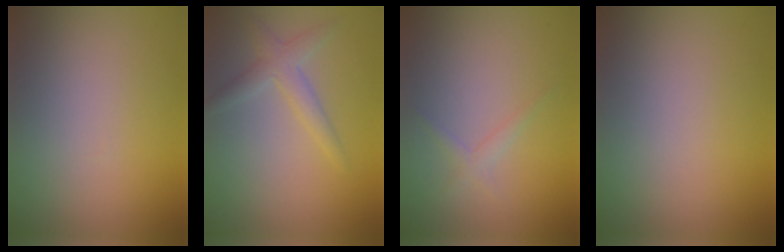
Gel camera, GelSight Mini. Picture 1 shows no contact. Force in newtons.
{"total": 2.4, "press": 2.4, "slide": 0.2}
{"total": 1.1, "press": 1.1, "slide": 0.1}
{"total": 0.0}